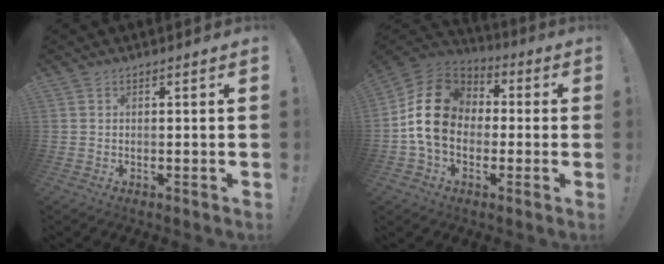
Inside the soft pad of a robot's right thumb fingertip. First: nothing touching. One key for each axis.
{"total": 16.3, "fx": 0.0, "fy": 13.0, "fz": 9.9, "tx": -0.172, "ty": 0.030, "tz": 0.011}